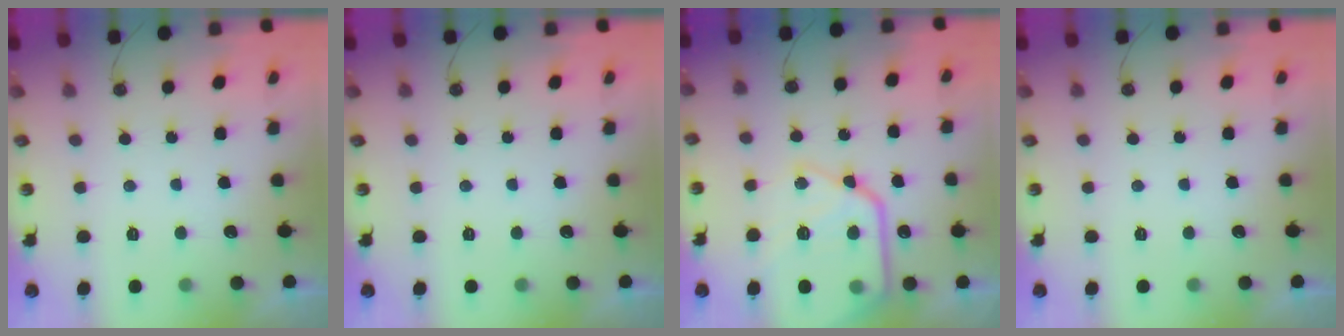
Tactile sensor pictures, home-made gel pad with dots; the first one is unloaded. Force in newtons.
{"total": 0.0}
{"total": 19.6, "press": 19.5, "slide": 1.1}
{"total": 0.0}